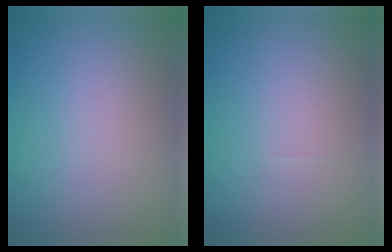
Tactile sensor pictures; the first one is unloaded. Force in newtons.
{"total": 0.0}